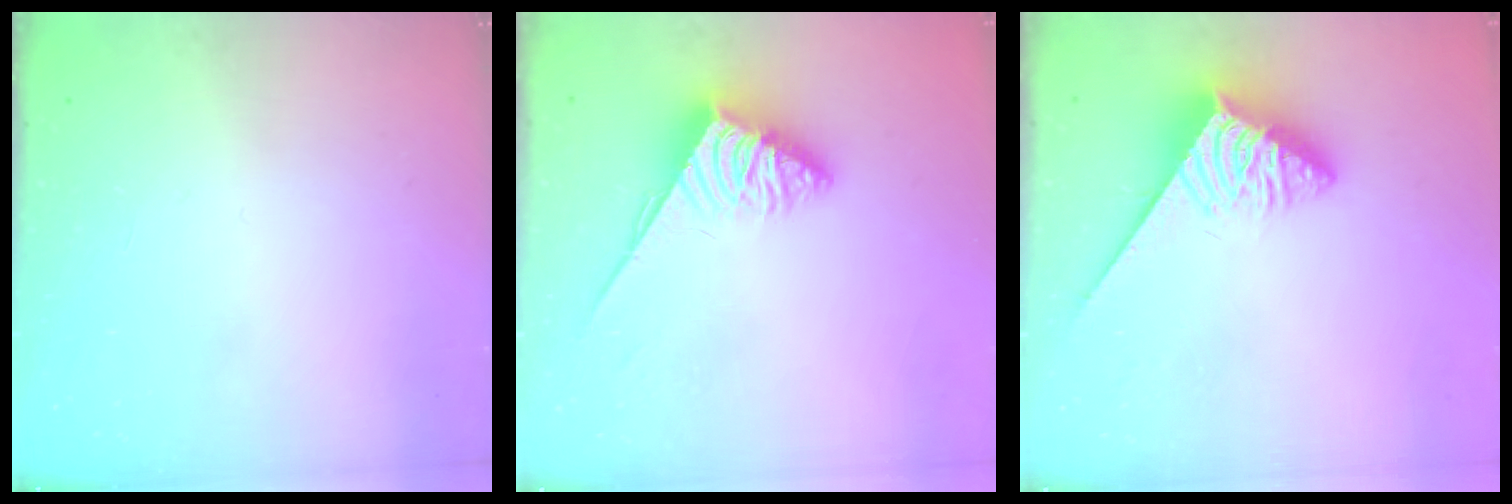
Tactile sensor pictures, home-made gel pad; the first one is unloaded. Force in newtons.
{"total": 3.8, "press": 3.8, "slide": 0.6}
{"total": 3.6, "press": 3.5, "slide": 0.4}